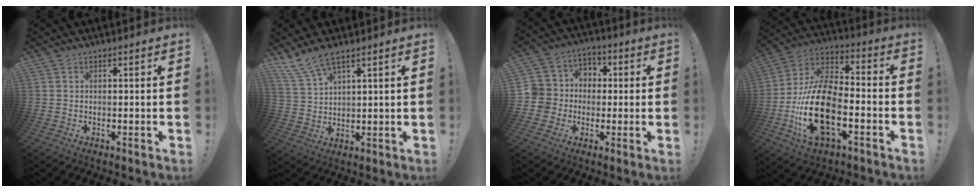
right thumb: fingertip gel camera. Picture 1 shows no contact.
{"total": 7.4, "force": [5.9, 1.8, 4.0], "torque": [-0.096, -0.022, 0.114]}
{"total": 8.9, "force": [-1.9, 8.5, 1.9], "torque": [-0.032, 0.015, -0.029]}
{"total": 21.2, "force": [-6.5, 10.9, 17.0], "torque": [-0.350, 0.024, -0.105]}